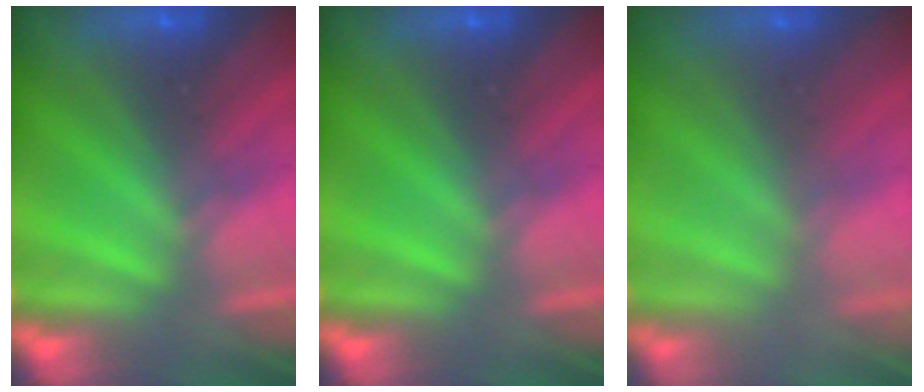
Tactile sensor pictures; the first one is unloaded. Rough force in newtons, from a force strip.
{"total": 0.0}
{"total": 8.4}